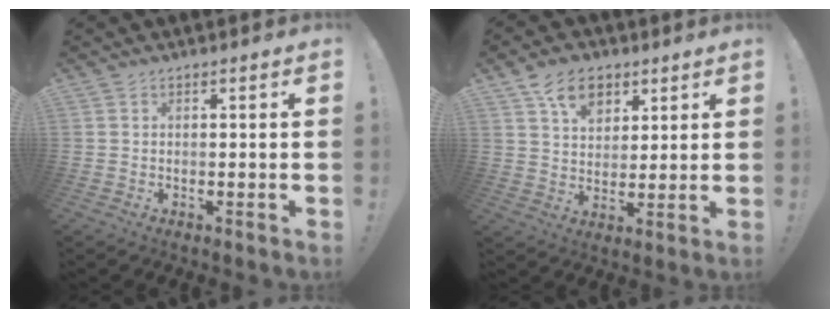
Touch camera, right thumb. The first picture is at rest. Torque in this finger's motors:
{"motor_torque": [0.06, 0.31, 0.54, 0.78, 0.09]}